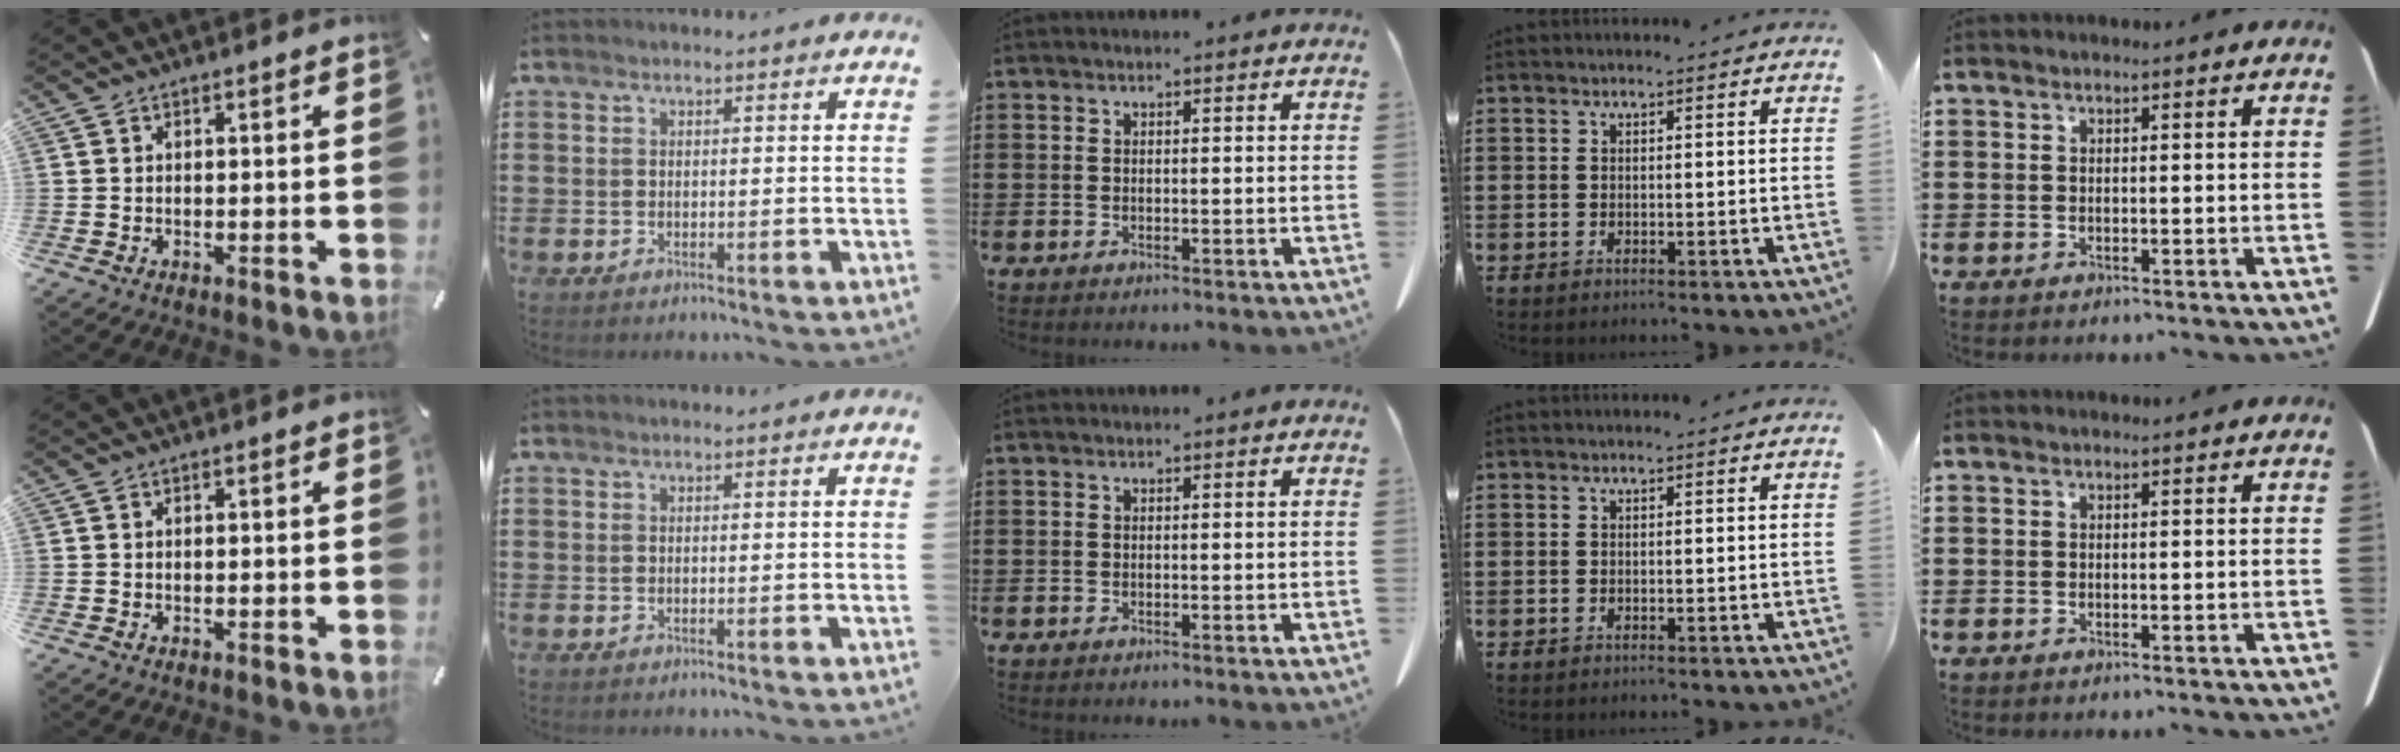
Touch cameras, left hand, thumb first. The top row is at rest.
{}